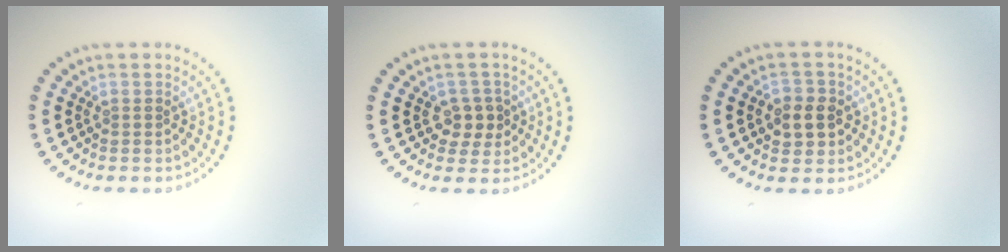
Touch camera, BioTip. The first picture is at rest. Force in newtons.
{"total": 2.3, "press": 2.2, "slide": 0.8}
{"total": 2.9, "press": 2.8, "slide": 0.5}